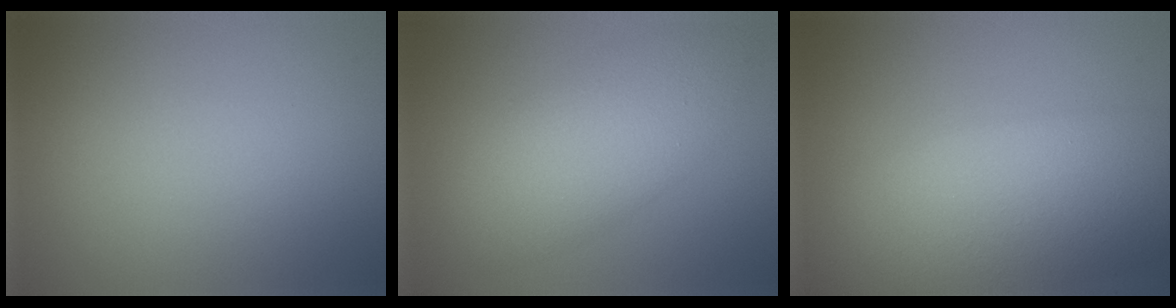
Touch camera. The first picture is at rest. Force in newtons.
{"total": 6.3, "press": 6.3, "slide": 0.2}
{"total": 11.8, "press": 11.7, "slide": 1.0}